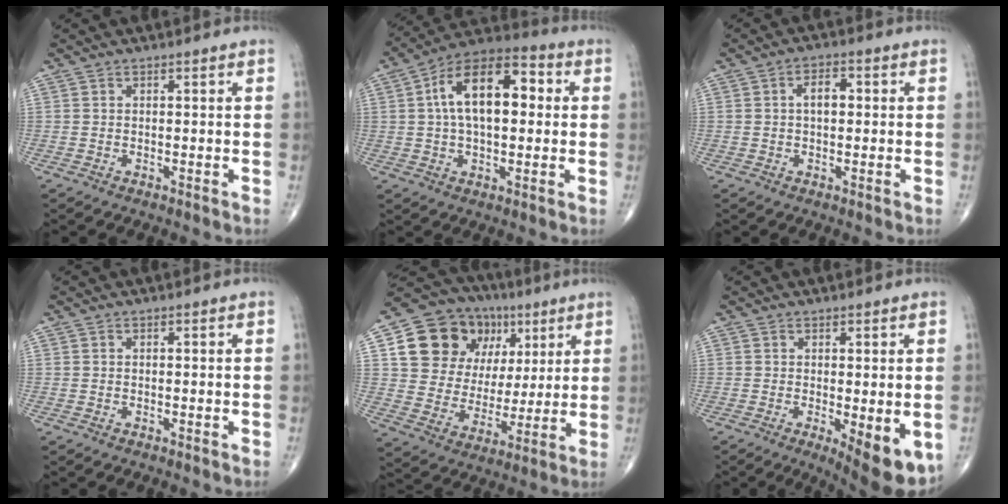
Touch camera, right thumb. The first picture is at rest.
{"total": 16.1, "force": [2.4, 8.5, 13.5], "torque": [-0.214, 0.031, 0.031]}
{"total": 4.0, "force": [0.4, 2.2, 3.2], "torque": [-0.051, 0.010, 0.002]}
{"total": 0.0}
{"total": 19.7, "force": [7.2, 15.7, 9.5], "torque": [-0.117, 0.015, 0.136]}
{"total": 8.5, "force": [-2.3, 2.6, 7.8], "torque": [-0.099, -0.022, -0.026]}